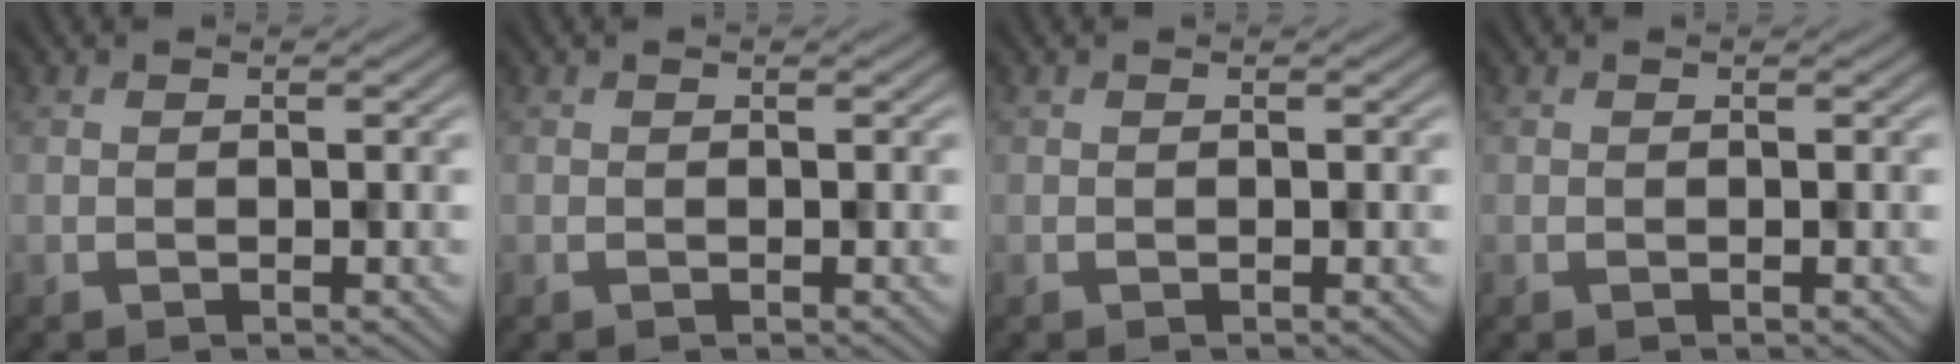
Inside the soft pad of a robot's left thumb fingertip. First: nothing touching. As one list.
[{"total": 0.0}, {"total": 0.0}, {"total": 0.0}]